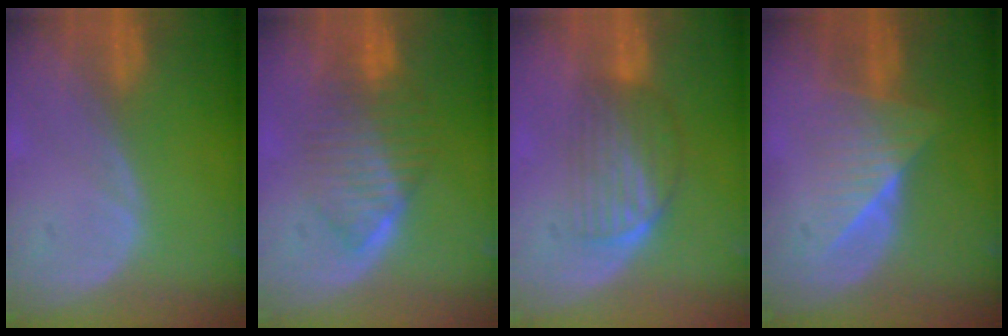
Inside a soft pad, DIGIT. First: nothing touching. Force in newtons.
{"total": 6.5, "press": 6.5, "slide": 0.1}
{"total": 6.9, "press": 5.8, "slide": 3.7}
{"total": 6.6, "press": 5.9, "slide": 2.9}